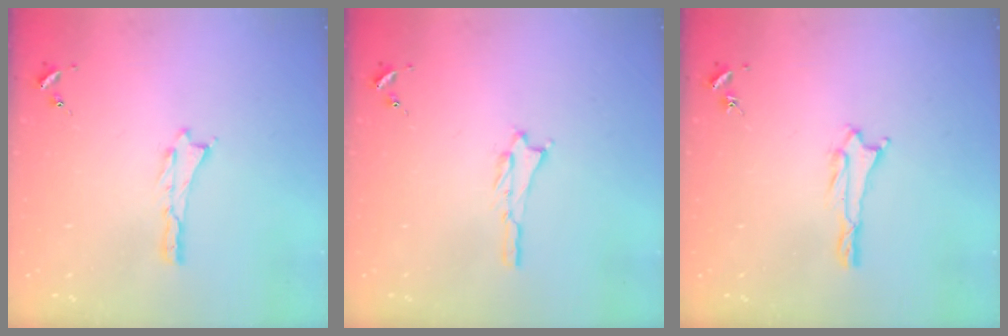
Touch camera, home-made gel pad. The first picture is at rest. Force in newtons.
{"total": 0.8, "press": 0.8, "slide": 0.2}
{"total": 1.0, "press": 1.0, "slide": 0.1}